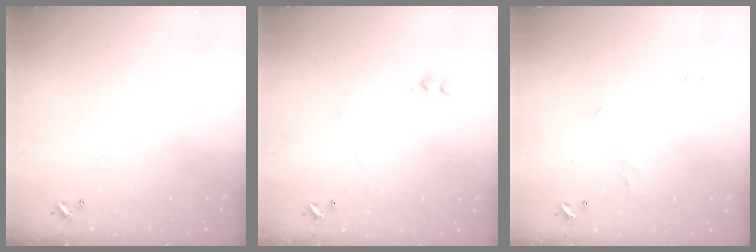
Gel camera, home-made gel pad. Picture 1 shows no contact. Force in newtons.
{"total": 0.8, "press": 0.7, "slide": 0.5}
{"total": 1.2, "press": 0.9, "slide": 0.8}